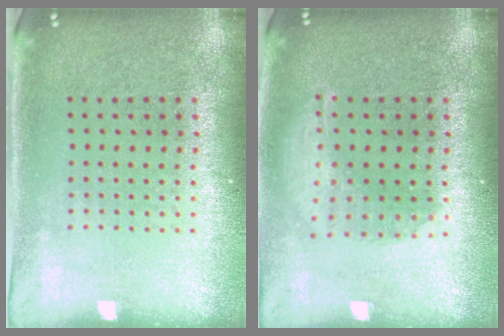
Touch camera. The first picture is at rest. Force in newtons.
{"total": 1.5, "press": 1.3, "slide": 0.7}